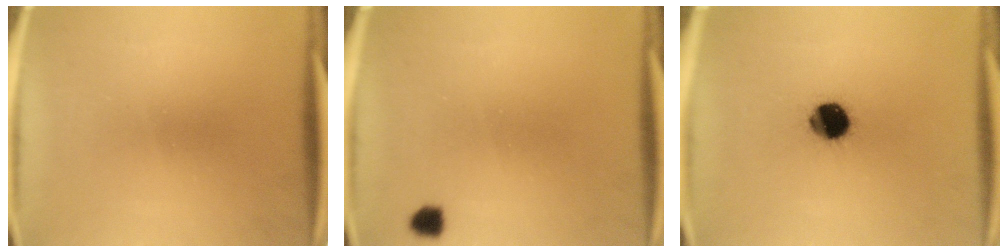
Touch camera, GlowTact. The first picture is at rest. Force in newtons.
{"total": 2.0}
{"total": 9.8}